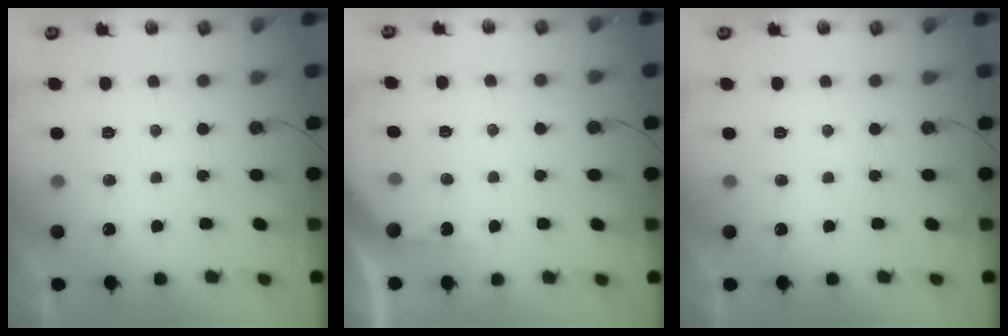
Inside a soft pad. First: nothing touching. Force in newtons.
{"total": 2.9, "press": 2.9, "slide": 0.3}
{"total": 0.0}